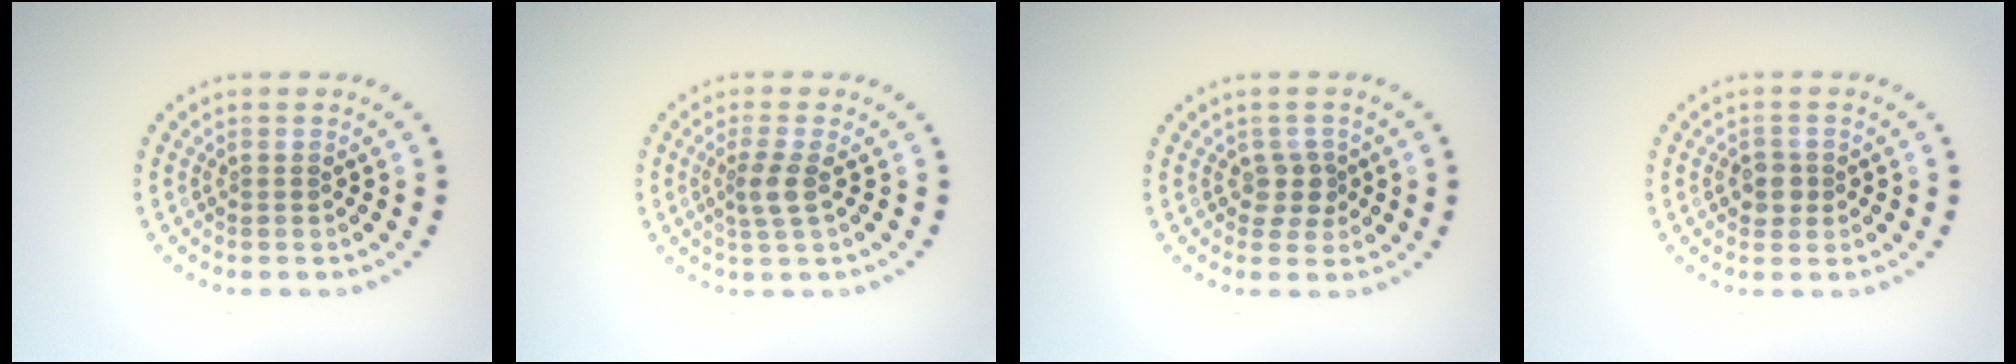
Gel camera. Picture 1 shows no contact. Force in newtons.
{"total": 2.0, "press": 1.7, "slide": 1.2}
{"total": 1.9, "press": 1.5, "slide": 1.1}
{"total": 1.7, "press": 1.7, "slide": 0.5}